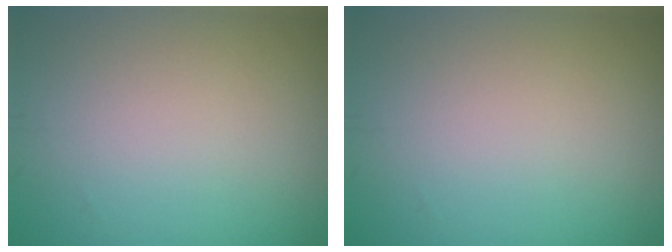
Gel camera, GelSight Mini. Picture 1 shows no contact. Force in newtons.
{"total": 0.0}